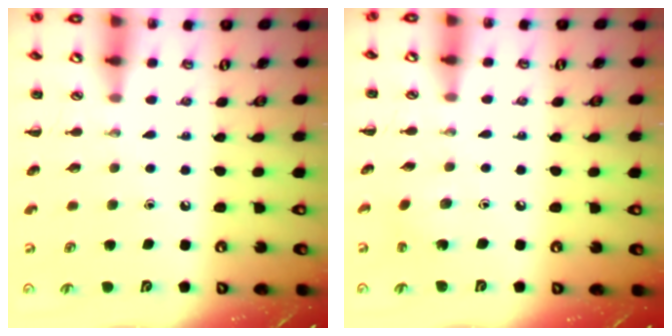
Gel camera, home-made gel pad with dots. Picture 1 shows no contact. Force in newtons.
{"total": 1.9, "press": 1.8, "slide": 0.6}